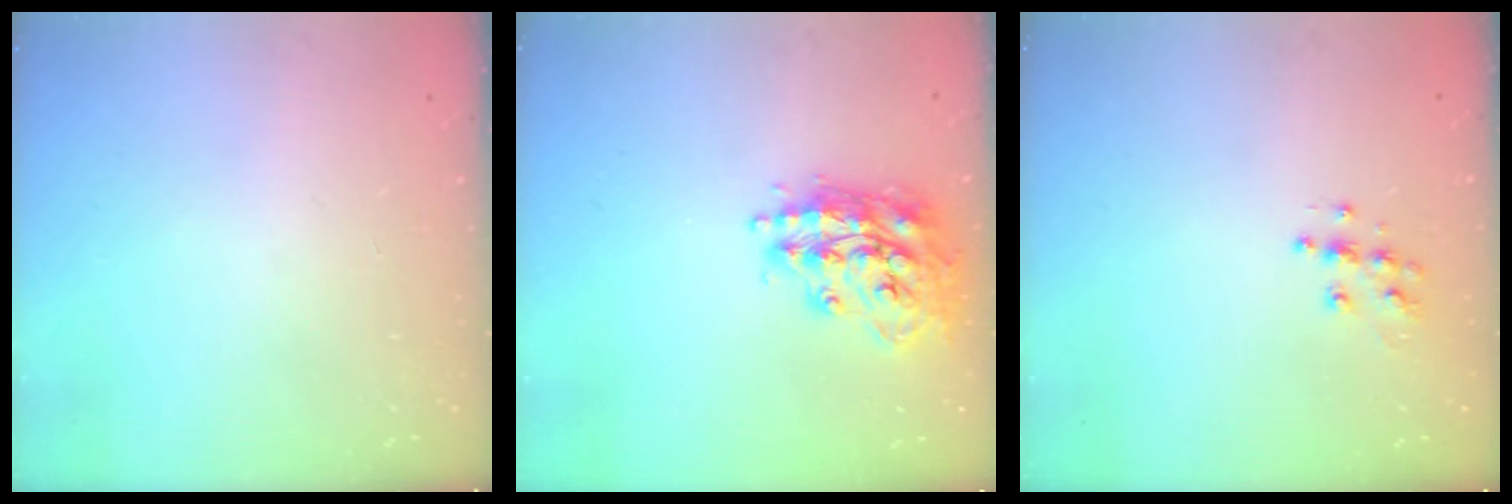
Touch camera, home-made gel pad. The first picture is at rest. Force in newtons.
{"total": 17.7, "press": 17.6, "slide": 1.3}
{"total": 7.0, "press": 7.0, "slide": 0.3}